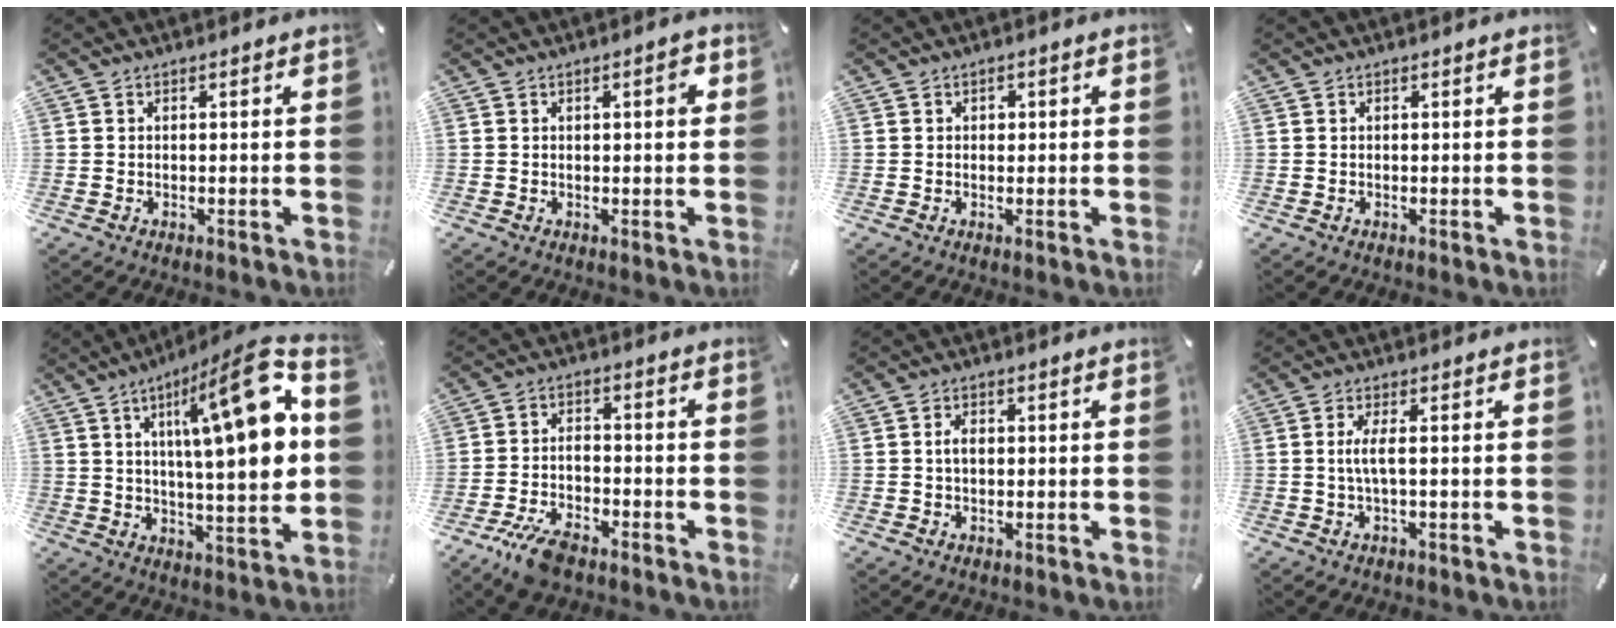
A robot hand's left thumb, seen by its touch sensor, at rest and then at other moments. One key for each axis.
{"total": 2.6, "fx": 0.8, "fy": 0.9, "fz": 2.3, "tx": -0.031, "ty": 0.001, "tz": 0.007}
{"total": 1.1, "fx": 0.1, "fy": 1.0, "fz": 0.5, "tx": -0.010, "ty": 0.005, "tz": -0.001}
{"total": 0.0}
{"total": 22.6, "fx": 6.3, "fy": 6.1, "fz": 20.8, "tx": -0.308, "ty": -0.037, "tz": 0.082}
{"total": 7.9, "fx": -5.4, "fy": 3.3, "fz": 4.7, "tx": -0.093, "ty": 0.023, "tz": -0.099}
{"total": 3.1, "fx": 0.1, "fy": 2.1, "fz": 2.3, "tx": -0.047, "ty": 0.007, "tz": 0.000}
{"total": 4.3, "fx": 0.0, "fy": 0.8, "fz": 4.3, "tx": -0.086, "ty": -0.003, "tz": -0.006}